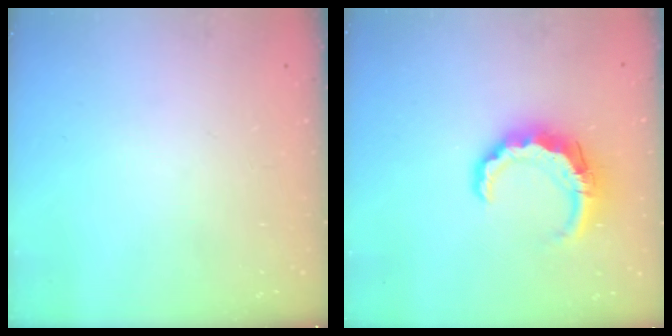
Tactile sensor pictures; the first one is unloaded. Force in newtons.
{"total": 9.9, "press": 9.7, "slide": 1.7}